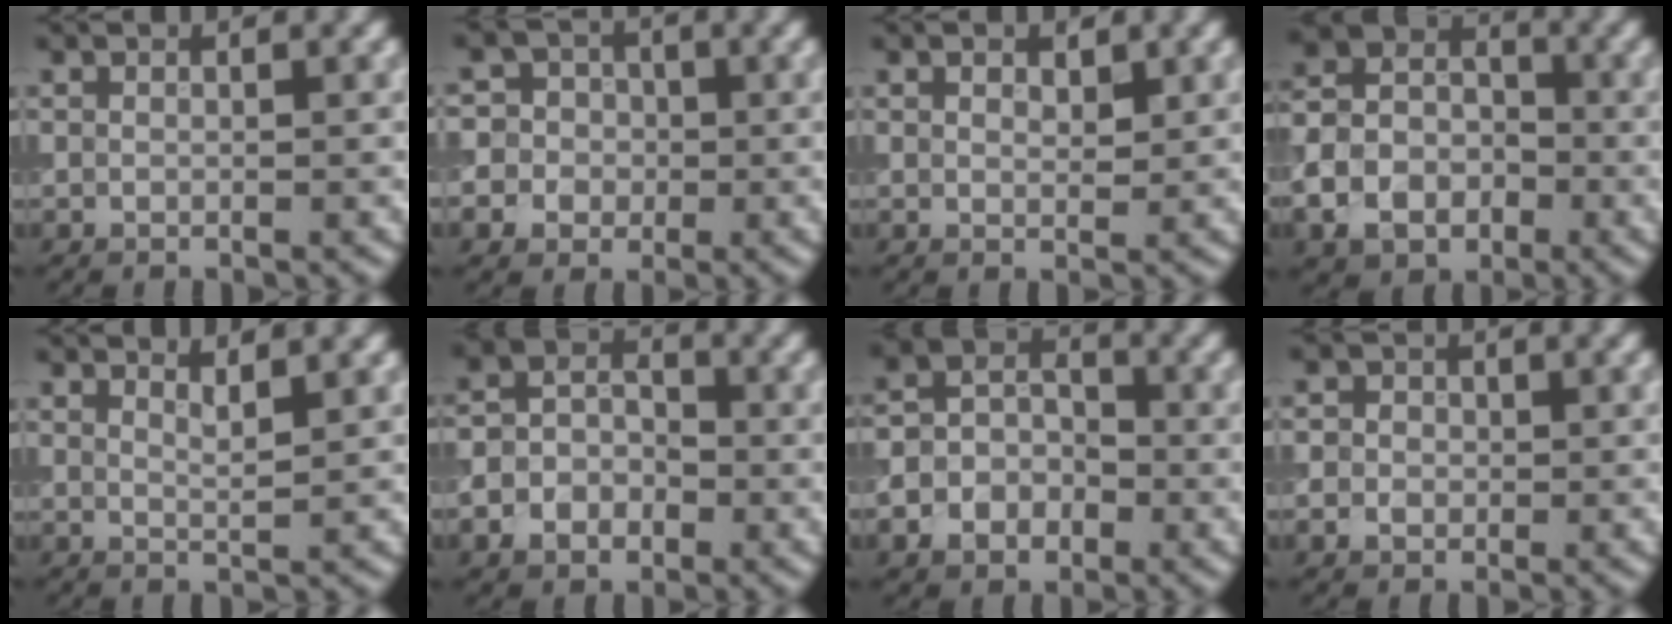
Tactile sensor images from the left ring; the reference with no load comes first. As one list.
[{"total": 8.1, "force": [-0.9, 7.8, 1.9], "torque": [-0.039, 0.020, -0.040]}, {"total": 1.4, "force": [0.7, 0.8, 0.8], "torque": [-0.011, 0.000, 0.015]}, {"total": 7.3, "force": [-2.9, 5.6, 3.6], "torque": [-0.062, -0.004, -0.061]}, {"total": 1.7, "force": [1.2, 0.4, 1.1], "torque": [-0.007, 0.002, 0.017]}, {"total": 4.9, "force": [-2.0, 3.8, 2.4], "torque": [-0.032, 0.001, -0.042]}, {"total": 5.8, "force": [-2.3, 4.6, 2.6], "torque": [-0.024, 0.001, -0.051]}, {"total": 3.3, "force": [-0.3, 3.0, 1.4], "torque": [-0.004, 0.006, -0.026]}]